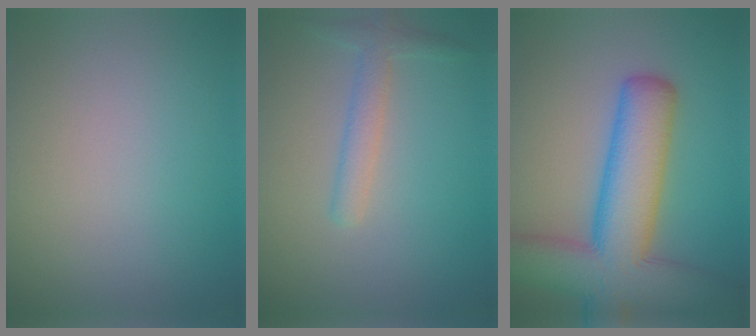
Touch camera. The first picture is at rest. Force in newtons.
{"total": 2.3, "press": 2.3, "slide": 0.0}
{"total": 11.1, "press": 11.1, "slide": 0.7}